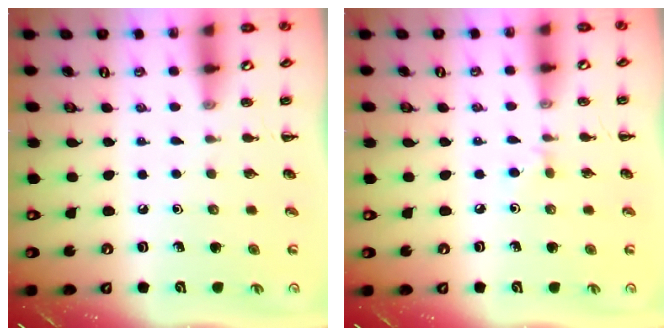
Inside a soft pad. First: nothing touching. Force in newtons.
{"total": 3.6, "press": 3.4, "slide": 1.3}